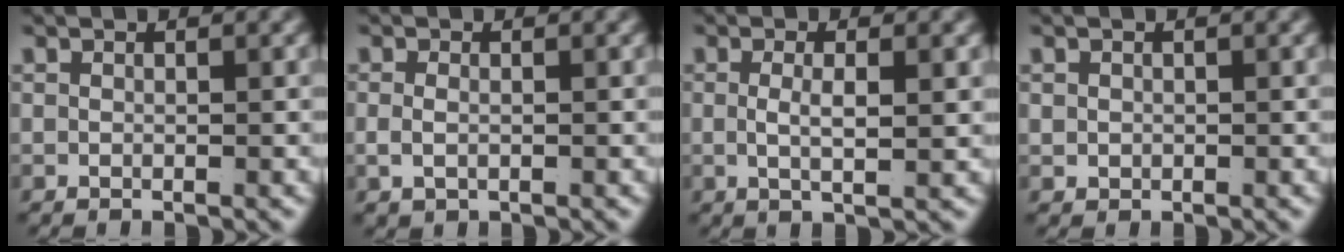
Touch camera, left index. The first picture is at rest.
{"total": 1.1, "force": [-0.3, 0.5, 1.0], "torque": [-0.030, -0.011, 0.004]}
{"total": 2.5, "force": [0.1, 0.1, 2.5], "torque": [-0.051, -0.013, 0.012]}
{"total": 0.9, "force": [0.0, 0.7, 0.4], "torque": [-0.017, -0.011, 0.010]}